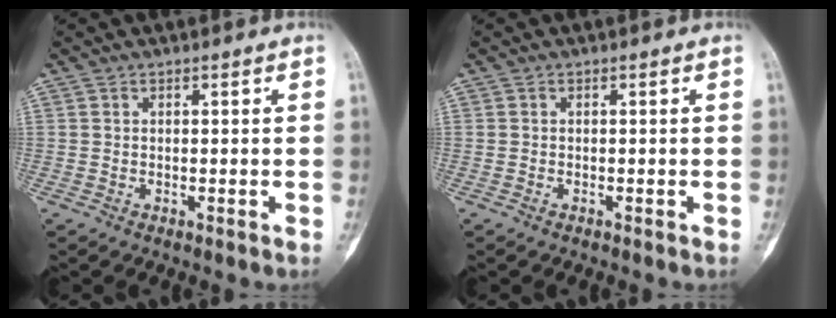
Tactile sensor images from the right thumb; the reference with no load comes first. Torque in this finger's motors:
{"motor_torque": [0.29, 0.09, -0.24, 0.06, 0.02]}